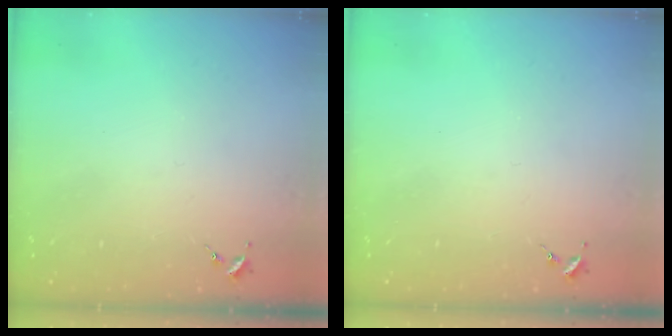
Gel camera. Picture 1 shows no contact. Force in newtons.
{"total": 0.0}